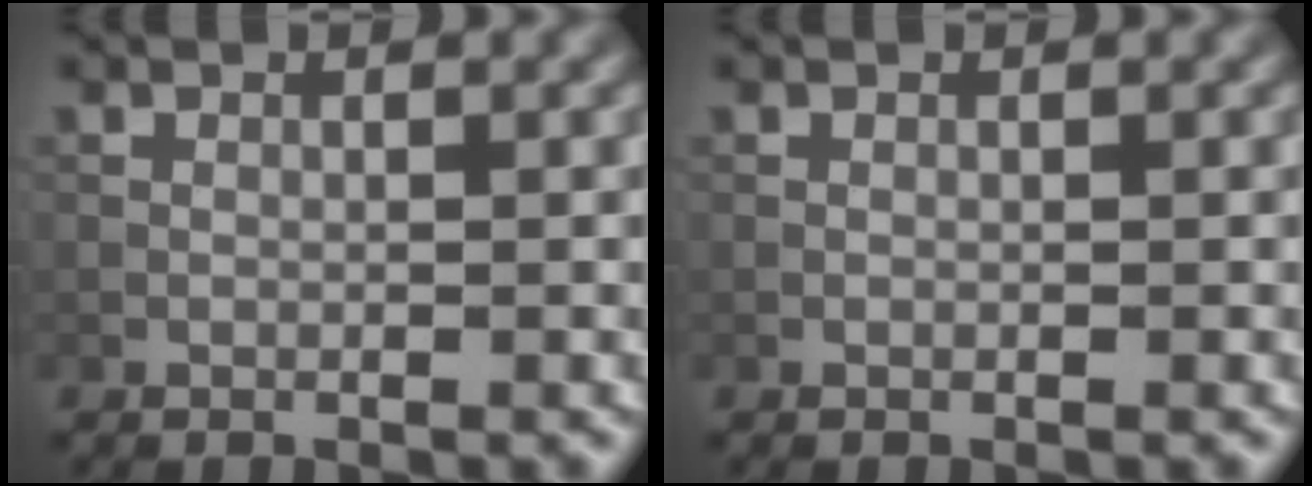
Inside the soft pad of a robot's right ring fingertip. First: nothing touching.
{"total": 0.0}